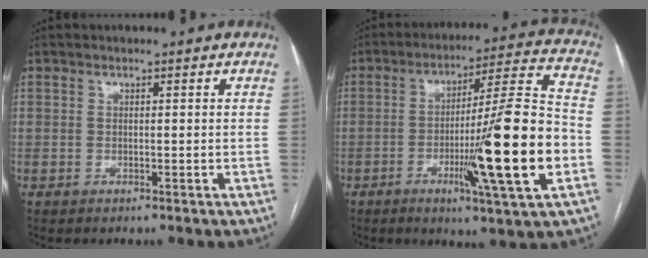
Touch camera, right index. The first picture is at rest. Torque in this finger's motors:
{"motor_torque": [2.14, 0.00, 1.05, 0.21]}